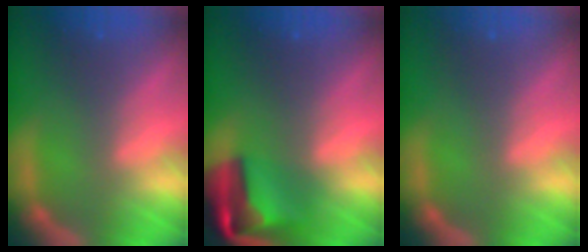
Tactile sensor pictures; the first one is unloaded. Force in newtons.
{"total": 7.9}
{"total": 0.0}